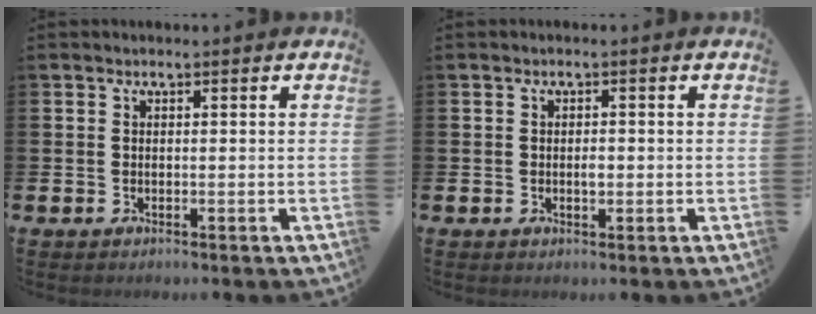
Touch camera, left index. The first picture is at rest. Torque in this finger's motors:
{"motor_torque": [0.01, 0.02, 0.00, 0.01]}